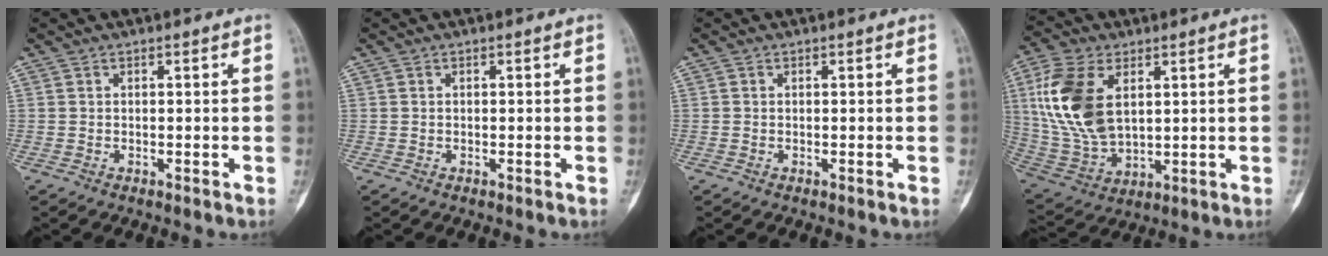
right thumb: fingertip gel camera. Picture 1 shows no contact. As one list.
[{"total": 0.0}, {"total": 0.0}, {"total": 16.5, "force": [4.3, 9.8, 12.6], "torque": [-0.258, -0.012, 0.095]}]